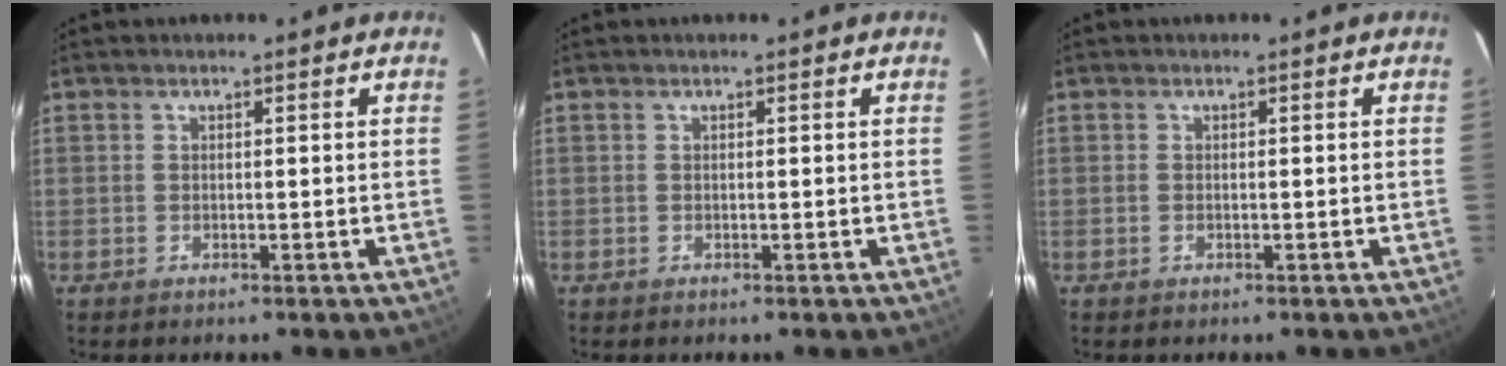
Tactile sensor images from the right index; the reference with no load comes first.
{"total": 0.0}
{"total": 0.0}